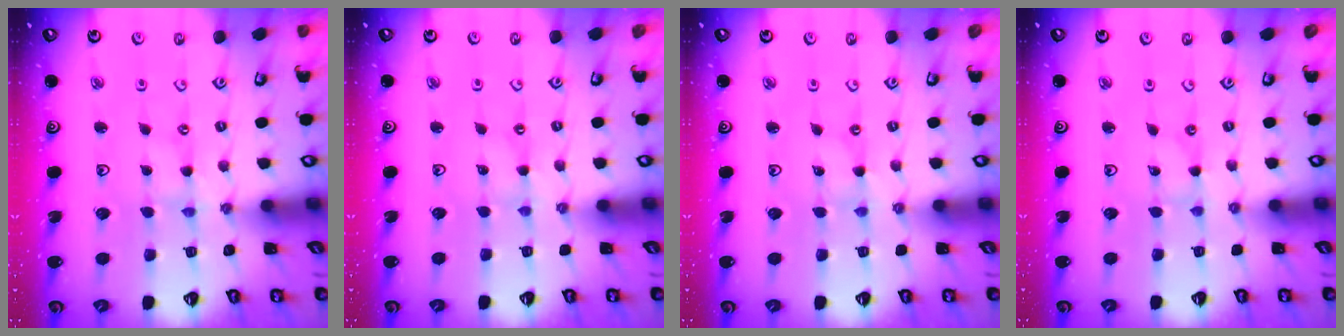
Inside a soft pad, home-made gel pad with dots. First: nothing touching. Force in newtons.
{"total": 0.7, "press": 0.7, "slide": 0.2}
{"total": 0.0}
{"total": 0.0}